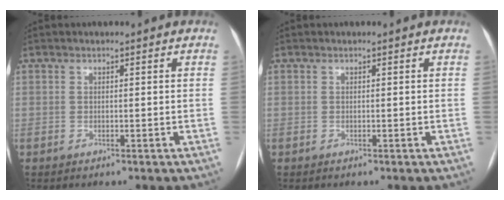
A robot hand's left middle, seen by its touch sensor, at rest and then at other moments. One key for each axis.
{"total": 0.0}